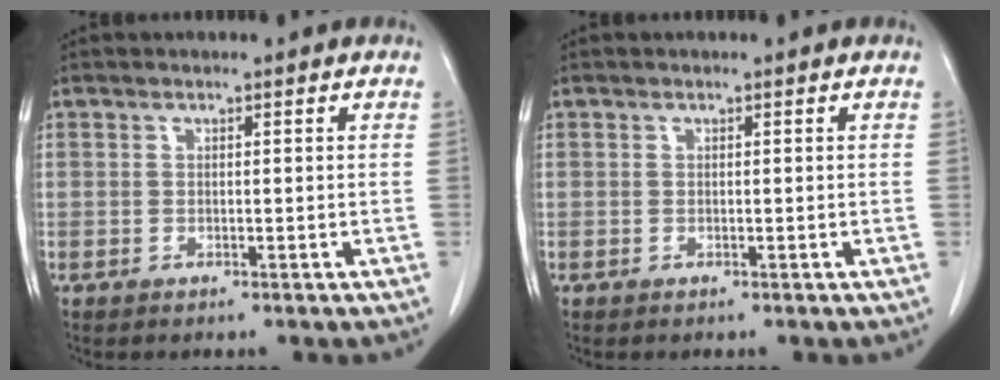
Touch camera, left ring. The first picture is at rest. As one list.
[{"total": 0.0}]